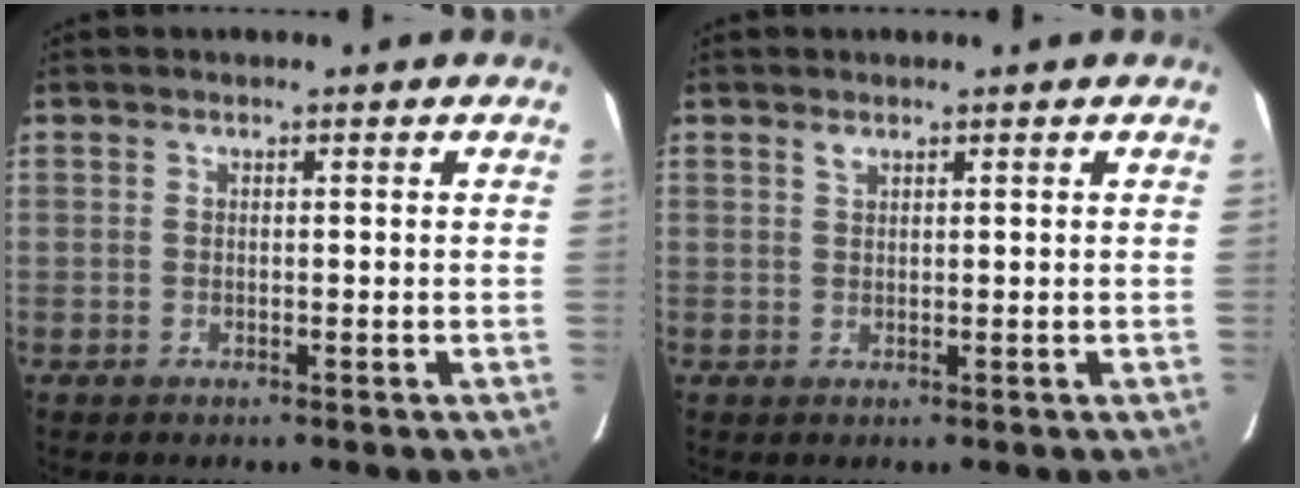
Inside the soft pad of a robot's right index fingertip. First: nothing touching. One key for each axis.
{"total": 0.9, "fx": 0.7, "fy": 0.4, "fz": 0.4, "tx": -0.007, "ty": 0.003, "tz": 0.013}